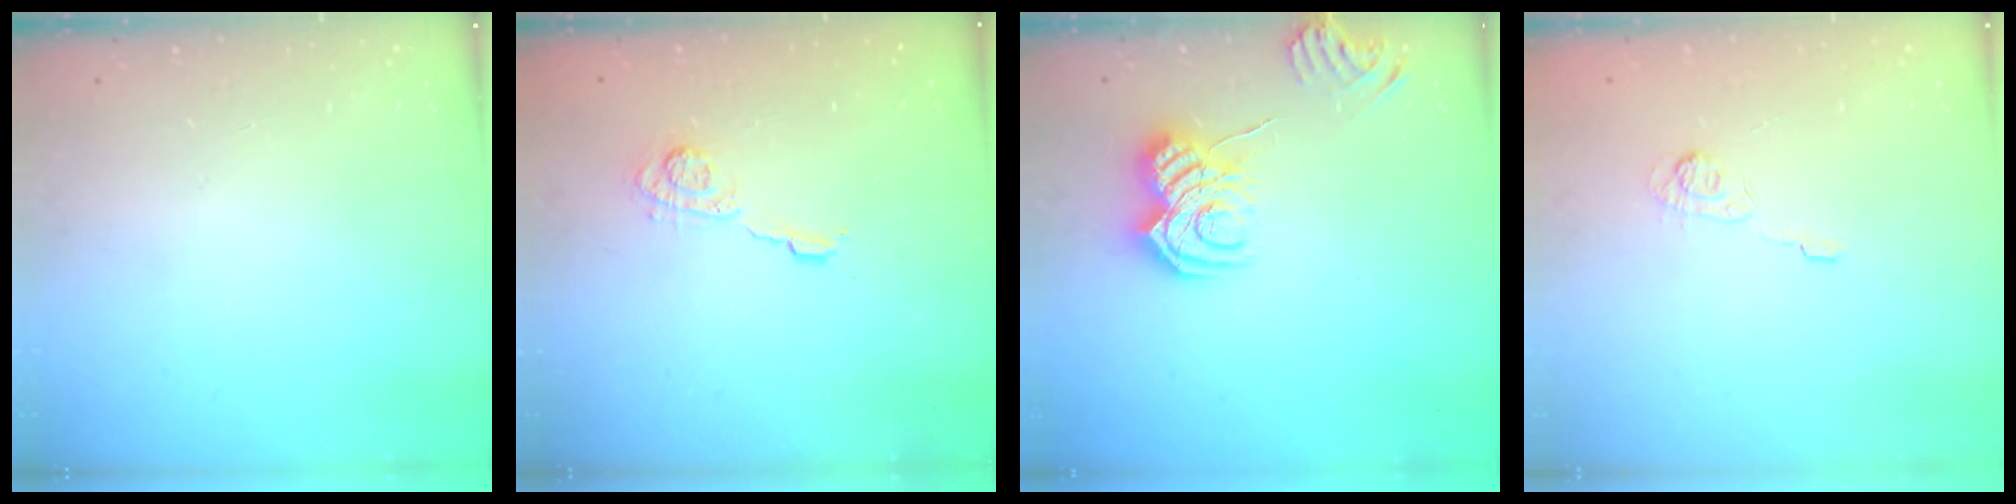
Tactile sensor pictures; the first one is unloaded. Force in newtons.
{"total": 5.8, "press": 5.7, "slide": 0.8}
{"total": 10.1, "press": 10.1, "slide": 0.9}
{"total": 3.3, "press": 2.9, "slide": 1.6}